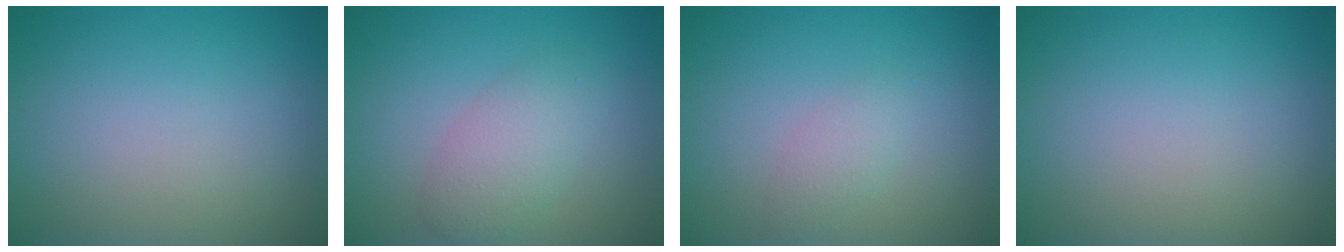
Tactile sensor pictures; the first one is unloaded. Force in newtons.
{"total": 3.1, "press": 3.1, "slide": 0.0}
{"total": 1.4, "press": 1.4, "slide": 0.1}
{"total": 0.0}